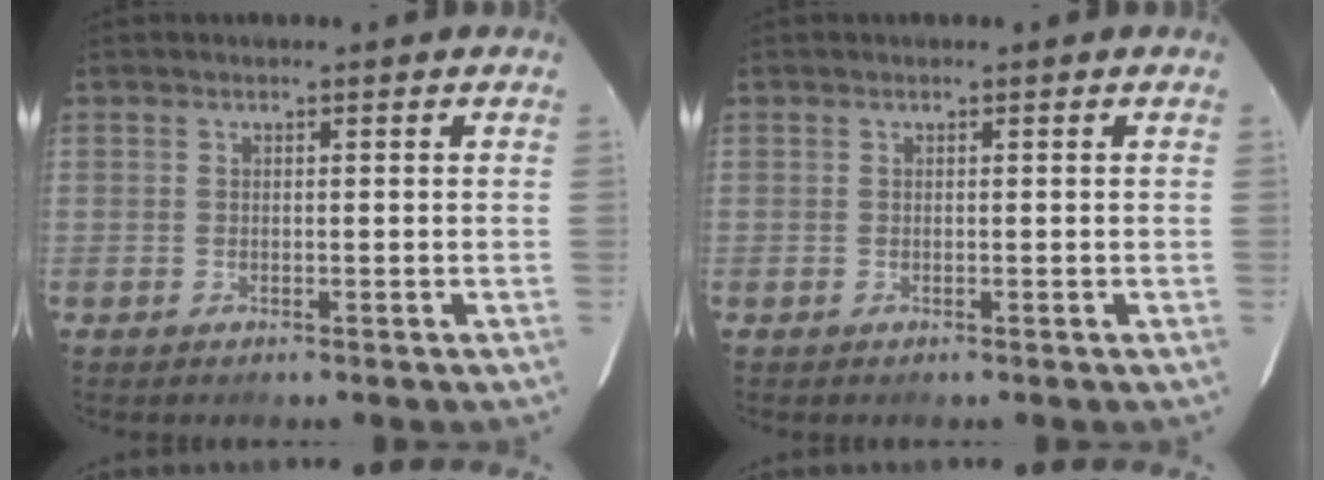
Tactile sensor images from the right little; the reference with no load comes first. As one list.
[{"total": 0.0}]